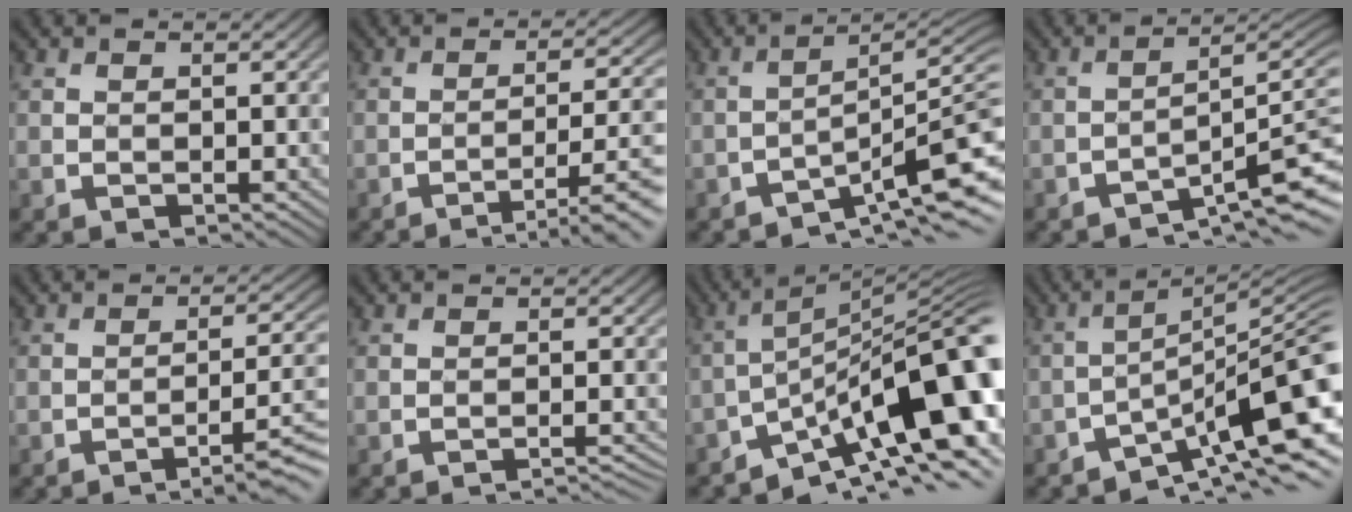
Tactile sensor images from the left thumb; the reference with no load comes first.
{"total": 8.0, "force": [-3.9, 1.8, 6.7], "torque": [-0.096, 0.003, -0.052]}
{"total": 8.7, "force": [-5.6, 1.1, 6.6], "torque": [-0.091, 0.011, -0.086]}
{"total": 7.8, "force": [-4.9, 1.3, 5.9], "torque": [-0.076, 0.006, -0.075]}
{"total": 7.2, "force": [-3.6, 1.5, 6.1], "torque": [-0.090, 0.006, -0.052]}
{"total": 3.1, "force": [-2.5, 0.3, 1.8], "torque": [-0.017, 0.011, -0.044]}
{"total": 15.0, "force": [-6.7, 4.2, 12.7], "torque": [-0.195, 0.006, -0.119]}
{"total": 10.6, "force": [-5.8, 1.7, 8.7], "torque": [-0.128, 0.010, -0.095]}